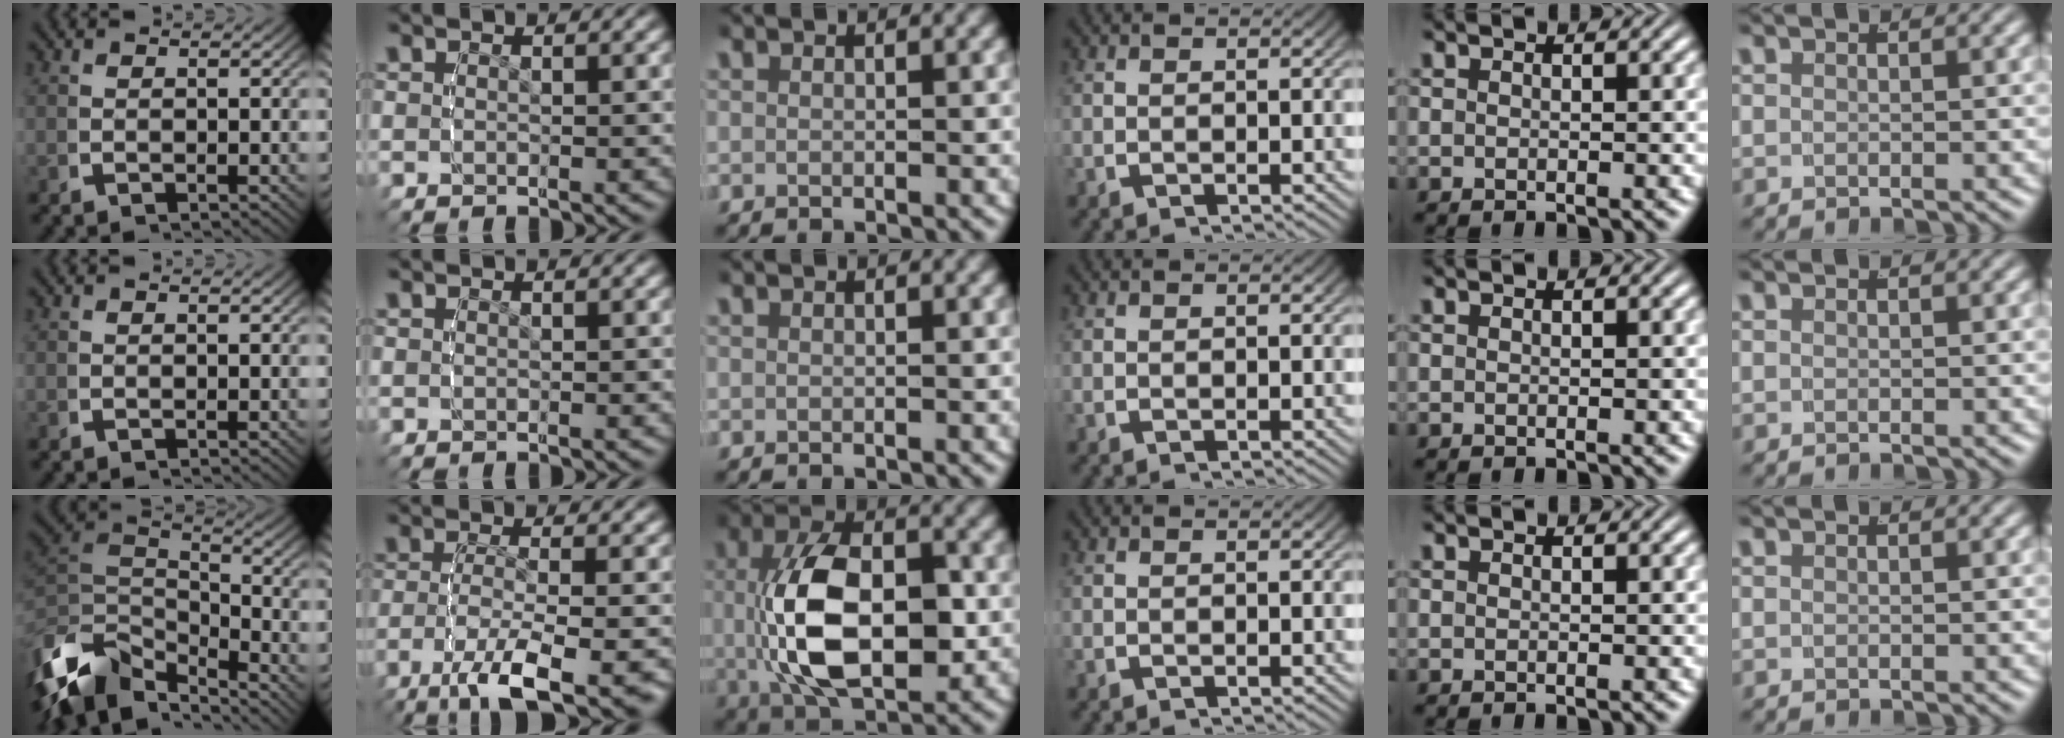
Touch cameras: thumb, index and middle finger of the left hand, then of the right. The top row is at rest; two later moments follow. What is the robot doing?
{"motion": "lift_and_place", "object": "bottle cap"}